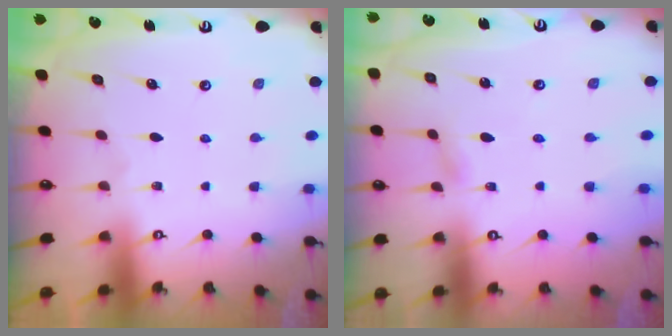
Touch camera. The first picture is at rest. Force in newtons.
{"total": 3.5, "press": 3.5, "slide": 0.5}